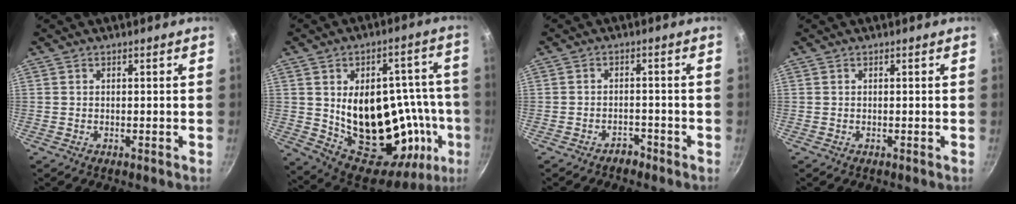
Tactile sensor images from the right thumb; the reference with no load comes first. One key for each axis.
{"total": 26.5, "fx": -4.5, "fy": 16.0, "fz": 20.6, "tx": -0.226, "ty": 0.018, "tz": -0.038}
{"total": 2.3, "fx": -2.0, "fy": 1.0, "fz": 0.4, "tx": 0.008, "ty": 0.028, "tz": -0.025}
{"total": 0.0}